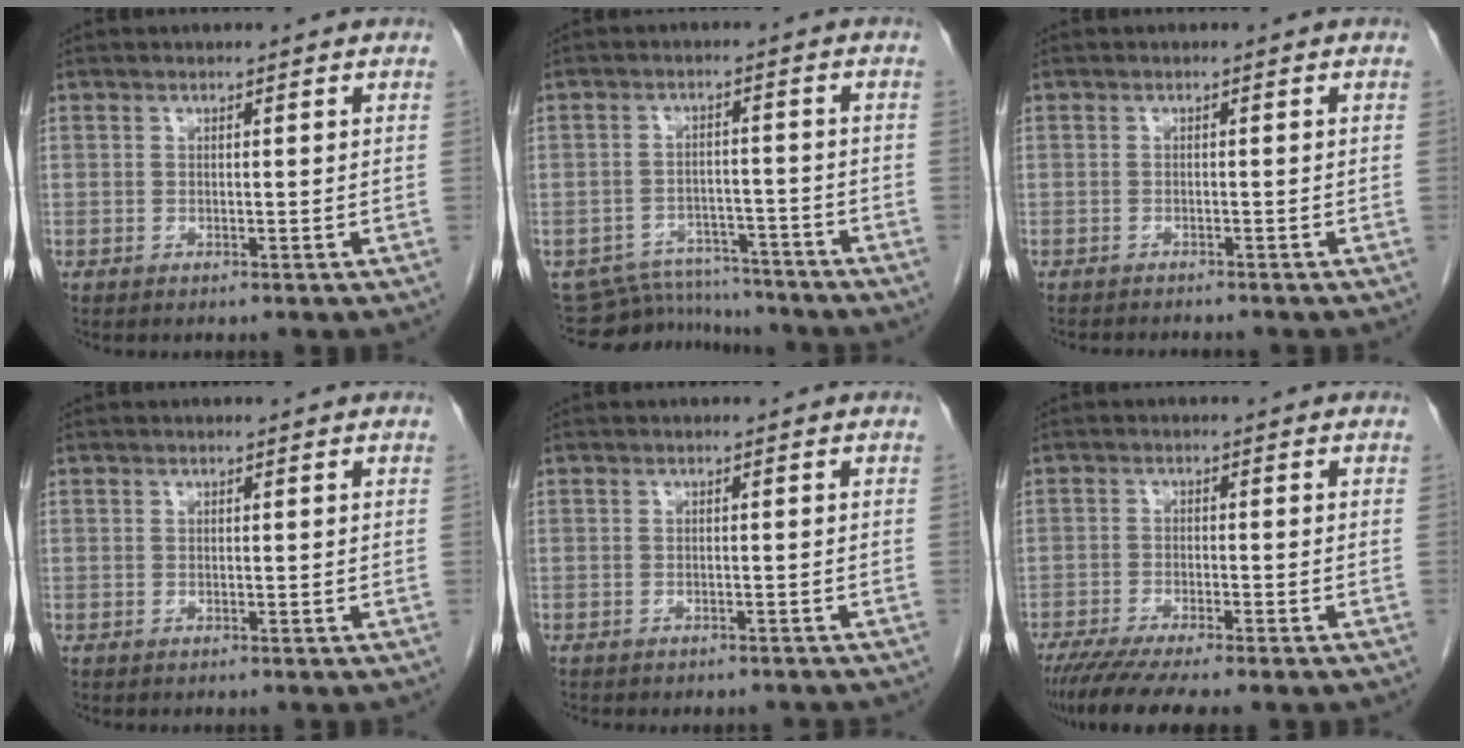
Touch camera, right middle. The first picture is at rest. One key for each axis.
{"total": 9.9, "fx": -9.7, "fy": 2.1, "fz": 0.4, "tx": -0.007, "ty": 0.008, "tz": -0.142}
{"total": 4.0, "fx": -3.7, "fy": 0.5, "fz": 1.3, "tx": -0.017, "ty": -0.007, "tz": -0.049}
{"total": 0.0}
{"total": 3.7, "fx": -3.3, "fy": 1.3, "fz": 1.1, "tx": -0.016, "ty": -0.002, "tz": -0.037}
{"total": 9.2, "fx": -7.3, "fy": 0.6, "fz": 5.5, "tx": -0.078, "ty": -0.020, "tz": -0.114}